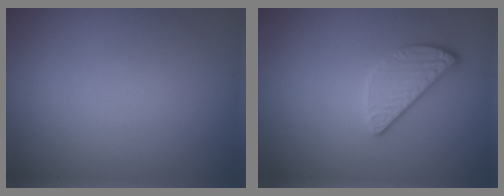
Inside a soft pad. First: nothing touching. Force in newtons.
{"total": 2.6, "press": 2.3, "slide": 1.3}